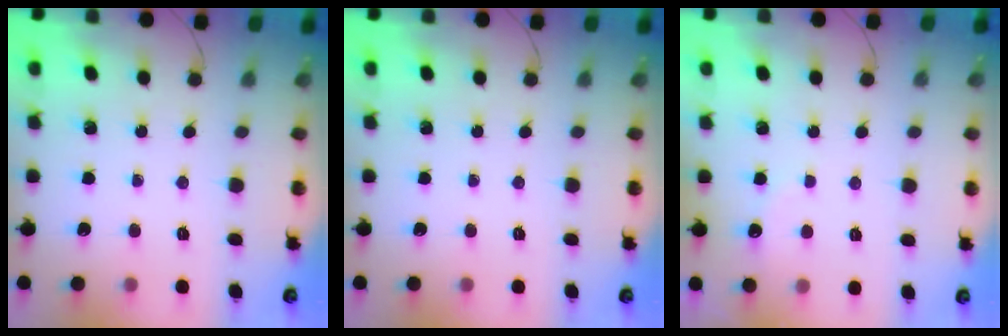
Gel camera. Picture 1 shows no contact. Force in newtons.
{"total": 0.0}
{"total": 3.9, "press": 3.8, "slide": 0.8}